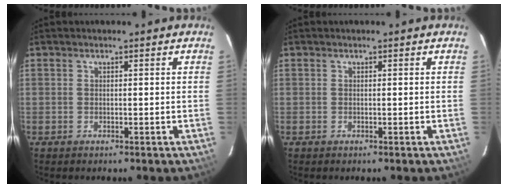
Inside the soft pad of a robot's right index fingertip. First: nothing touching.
{"total": 0.0}